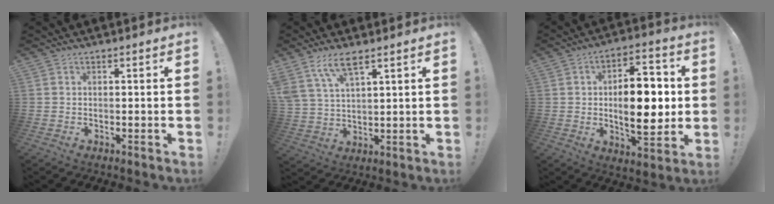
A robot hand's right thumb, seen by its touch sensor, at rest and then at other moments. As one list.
[{"total": 8.6, "force": [6.0, 3.2, 5.3], "torque": [-0.106, -0.020, 0.116]}, {"total": 17.4, "force": [0.3, 9.0, 14.9], "torque": [-0.220, 0.003, -0.001]}]